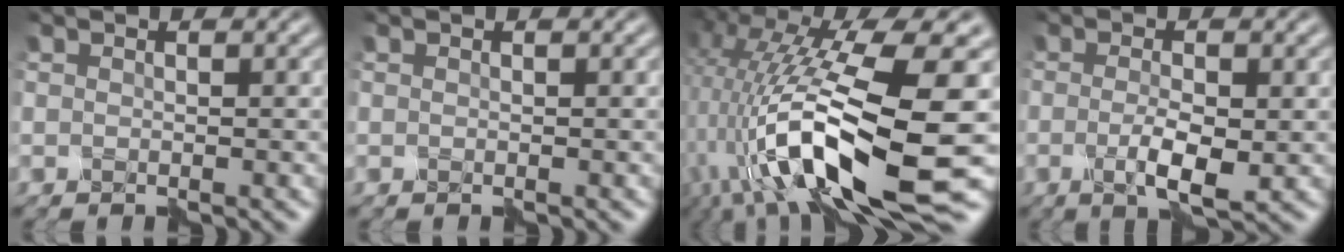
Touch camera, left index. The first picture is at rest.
{"total": 0.0}
{"total": 15.1, "force": [-3.2, 5.1, 13.9], "torque": [-0.268, 0.006, -0.050]}
{"total": 3.7, "force": [-0.7, 0.8, 3.5], "torque": [-0.071, -0.004, -0.013]}